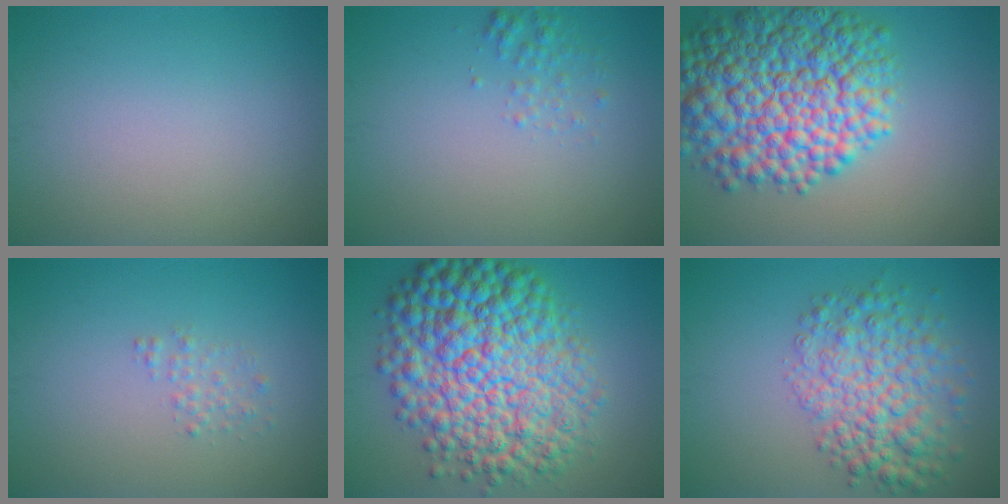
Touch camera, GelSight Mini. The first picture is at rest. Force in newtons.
{"total": 1.3, "press": 1.3, "slide": 0.1}
{"total": 12.2, "press": 12.2, "slide": 0.2}
{"total": 1.2, "press": 1.2, "slide": 0.0}
{"total": 13.6, "press": 13.6, "slide": 0.1}
{"total": 6.3, "press": 6.2, "slide": 0.2}